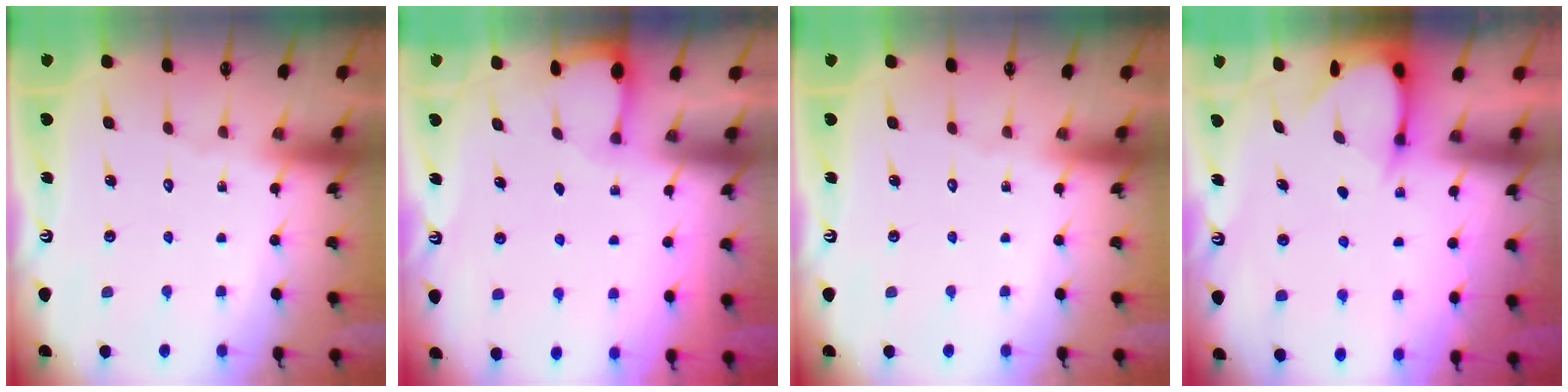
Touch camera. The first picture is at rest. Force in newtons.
{"total": 1.6, "press": 1.5, "slide": 0.3}
{"total": 0.0}
{"total": 3.7, "press": 3.7, "slide": 0.3}